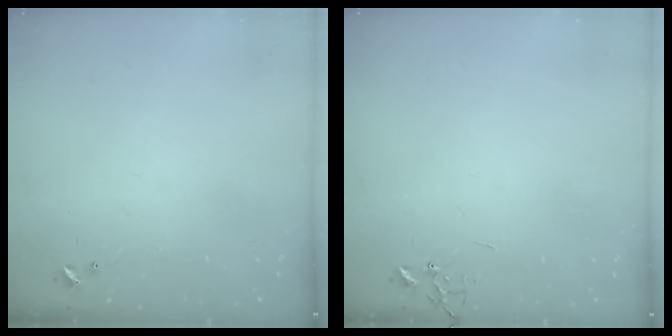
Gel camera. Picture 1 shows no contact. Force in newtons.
{"total": 0.0}